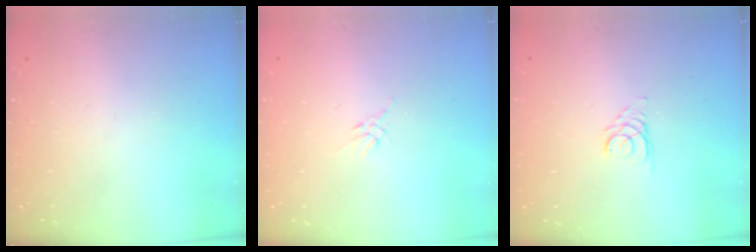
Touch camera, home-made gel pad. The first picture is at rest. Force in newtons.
{"total": 2.6, "press": 2.5, "slide": 0.7}
{"total": 2.6, "press": 2.6, "slide": 0.2}